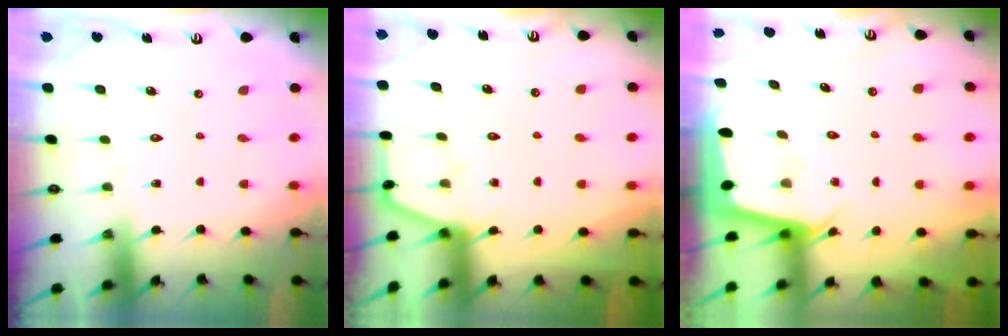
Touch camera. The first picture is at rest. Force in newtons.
{"total": 2.5, "press": 2.4, "slide": 0.3}
{"total": 2.0, "press": 2.0, "slide": 0.3}